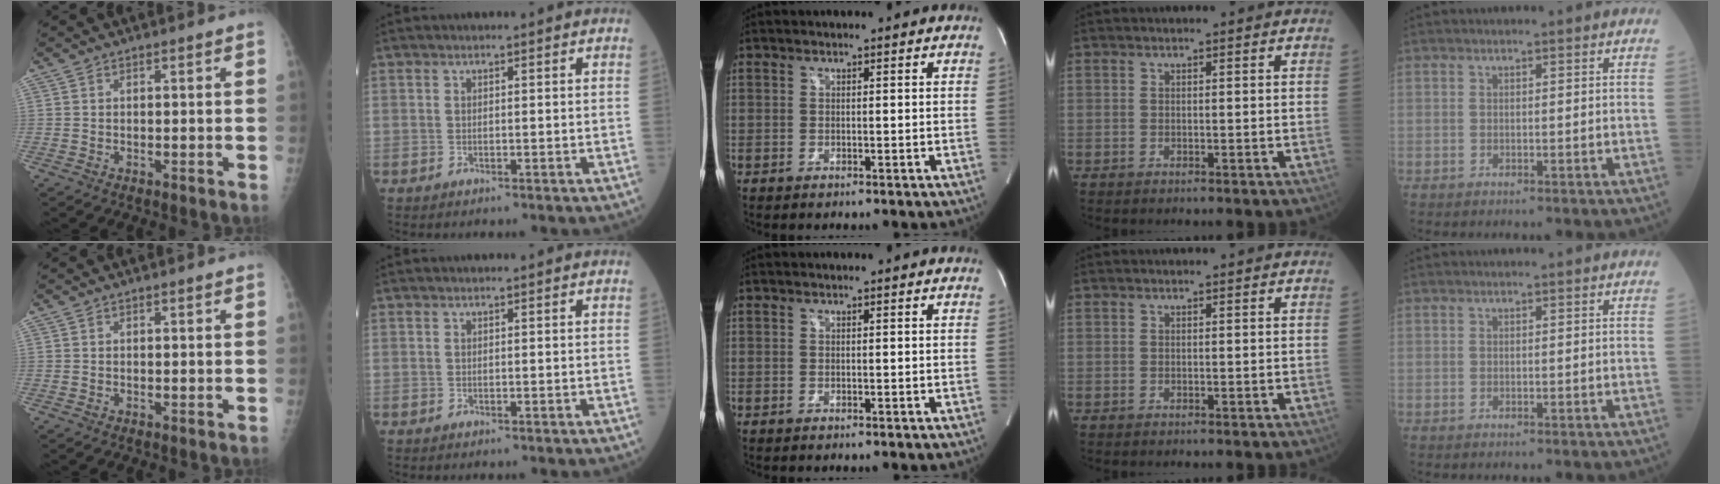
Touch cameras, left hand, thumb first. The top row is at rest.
{}